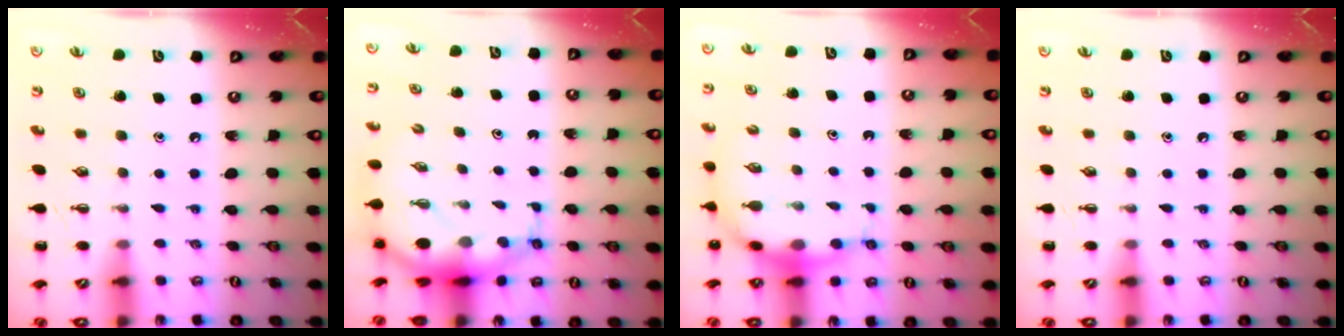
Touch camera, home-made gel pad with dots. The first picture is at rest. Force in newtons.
{"total": 6.8, "press": 6.6, "slide": 1.7}
{"total": 7.1, "press": 6.9, "slide": 1.6}
{"total": 0.0}